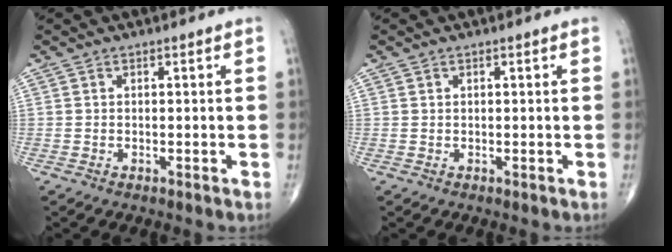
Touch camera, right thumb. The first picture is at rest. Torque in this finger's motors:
{"motor_torque": [-0.37, 0.15, -0.23, -0.24, -0.02]}